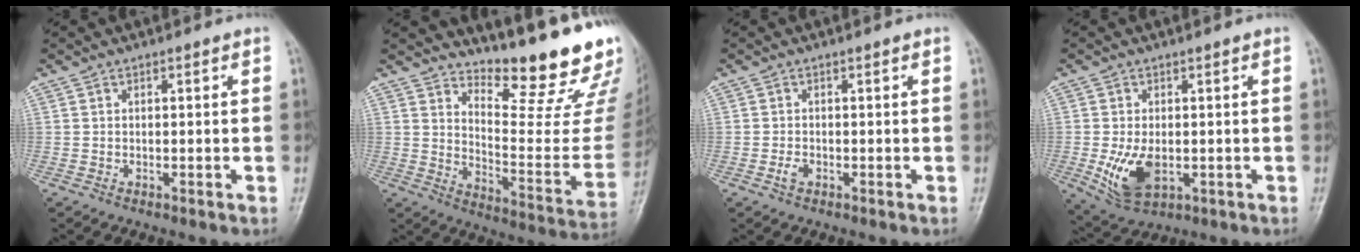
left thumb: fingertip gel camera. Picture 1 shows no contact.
{"total": 19.6, "force": [16.6, 3.8, 9.8], "torque": [-0.105, -0.160, 0.232]}
{"total": 1.3, "force": [-0.5, 0.8, 0.9], "torque": [-0.019, 0.003, -0.009]}
{"total": 8.0, "force": [-1.2, 4.7, 6.3], "torque": [-0.117, -0.014, -0.008]}